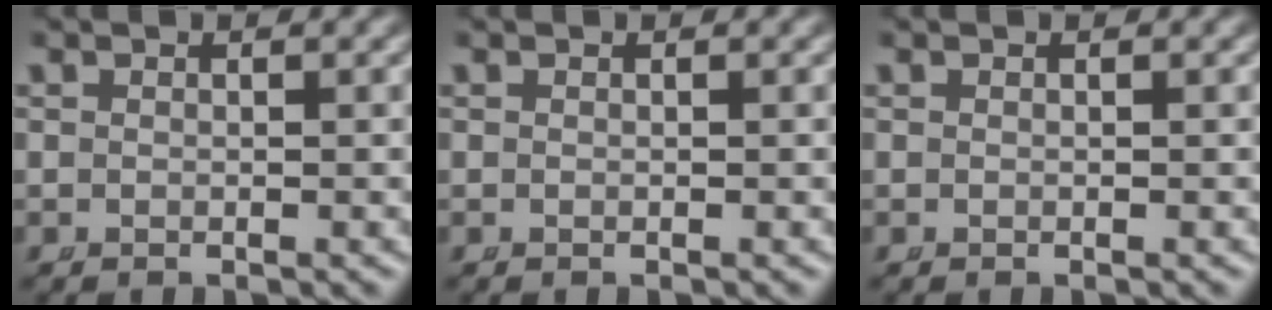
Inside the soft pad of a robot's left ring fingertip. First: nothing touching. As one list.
[{"total": 0.0}, {"total": 0.0}]